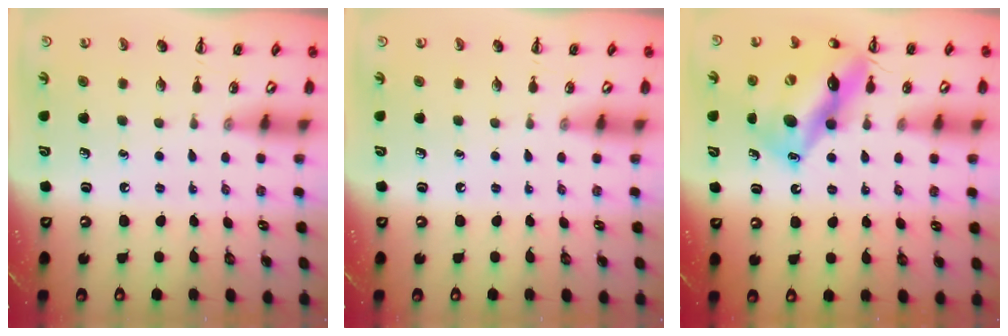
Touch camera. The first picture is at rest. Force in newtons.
{"total": 0.0}
{"total": 16.9, "press": 16.7, "slide": 3.0}